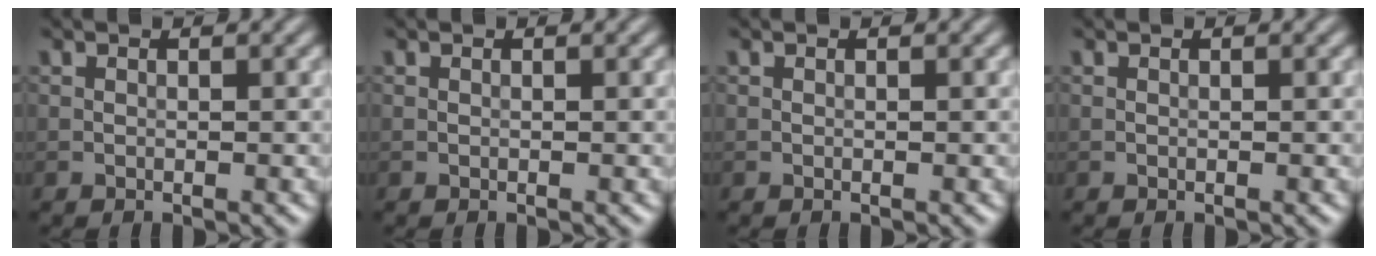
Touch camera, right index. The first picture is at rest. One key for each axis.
{"total": 0.0}
{"total": 0.0}
{"total": 0.0}